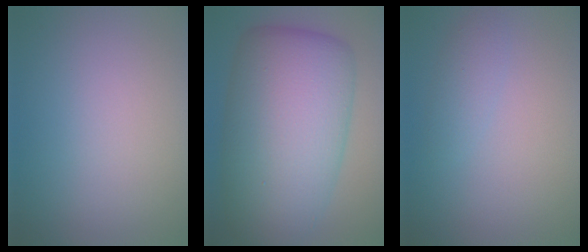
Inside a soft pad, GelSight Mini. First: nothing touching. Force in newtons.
{"total": 13.3, "press": 13.3, "slide": 0.1}
{"total": 1.3, "press": 1.3, "slide": 0.0}